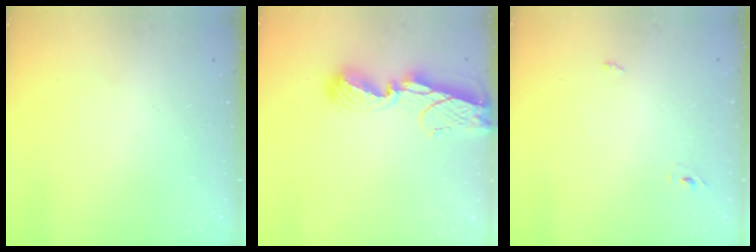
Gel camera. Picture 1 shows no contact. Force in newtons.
{"total": 9.7, "press": 9.7, "slide": 0.9}
{"total": 2.4, "press": 2.2, "slide": 1.0}